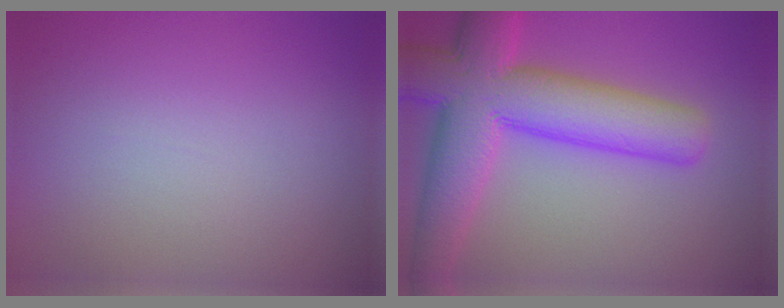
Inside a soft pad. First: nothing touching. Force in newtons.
{"total": 10.9, "press": 10.9, "slide": 0.4}